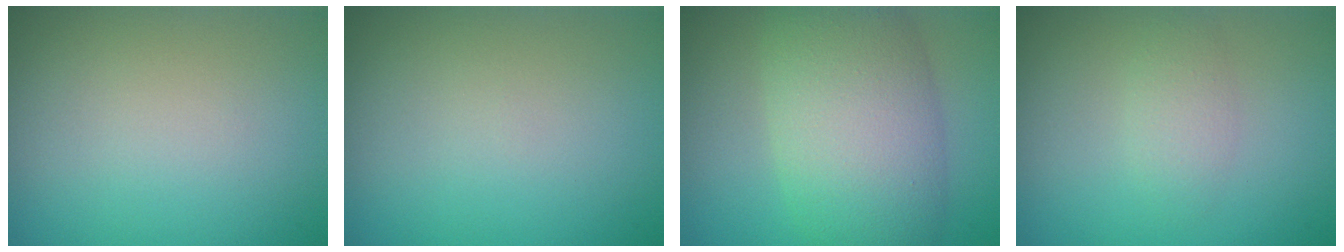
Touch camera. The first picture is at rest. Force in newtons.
{"total": 0.0}
{"total": 8.9, "press": 8.9, "slide": 0.3}
{"total": 1.6, "press": 1.6, "slide": 0.2}